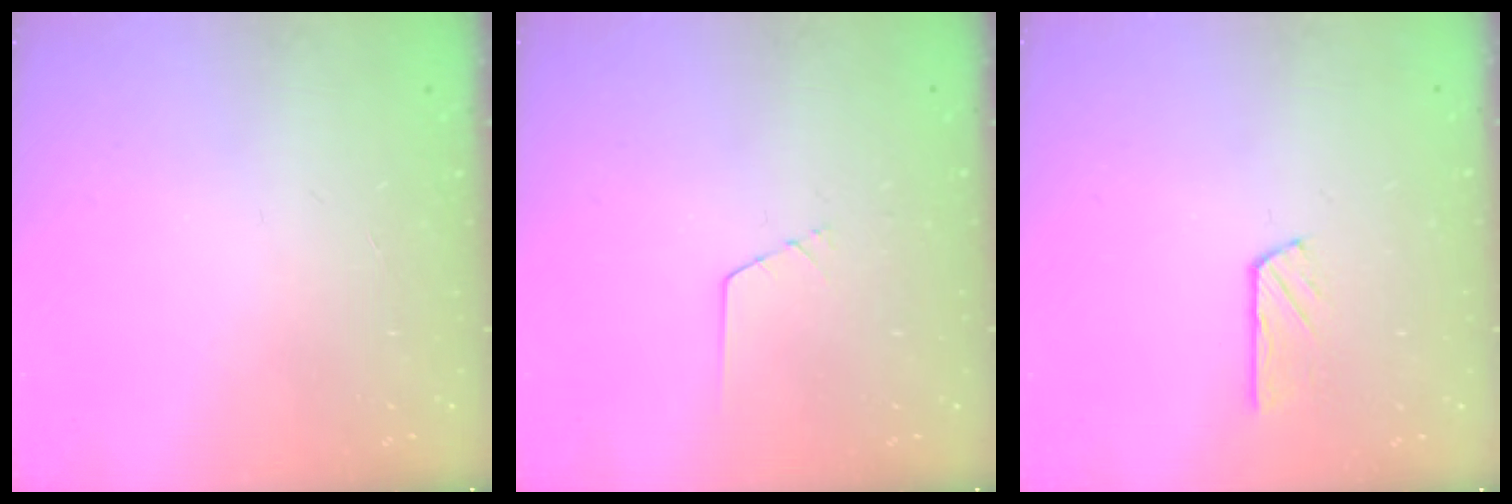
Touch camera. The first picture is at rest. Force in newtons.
{"total": 1.6, "press": 1.6, "slide": 0.1}
{"total": 3.8, "press": 3.7, "slide": 0.5}